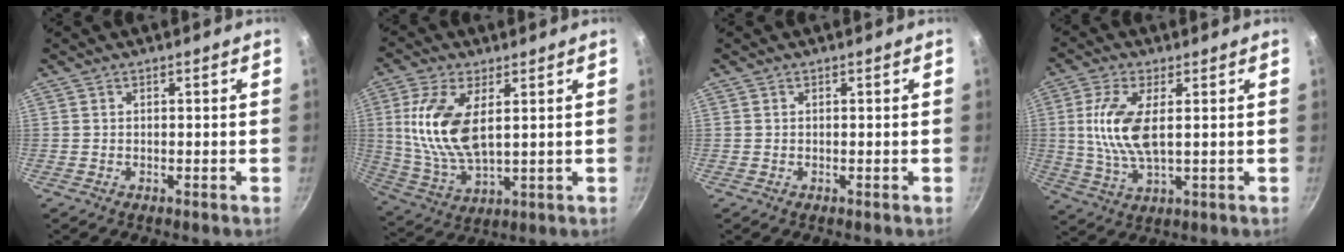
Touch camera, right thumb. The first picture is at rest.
{"total": 13.4, "force": [2.9, 6.5, 11.4], "torque": [-0.226, -0.011, 0.066]}
{"total": 0.0}
{"total": 10.2, "force": [1.4, 4.2, 9.1], "torque": [-0.193, -0.003, 0.029]}